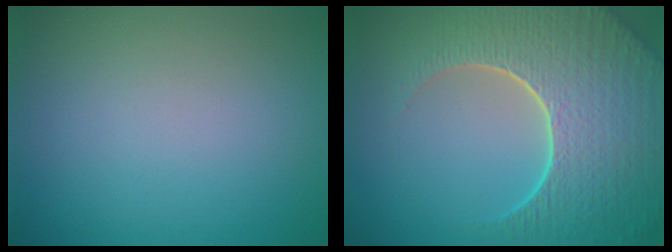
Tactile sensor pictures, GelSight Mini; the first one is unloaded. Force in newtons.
{"total": 9.5, "press": 6.7, "slide": 6.6}